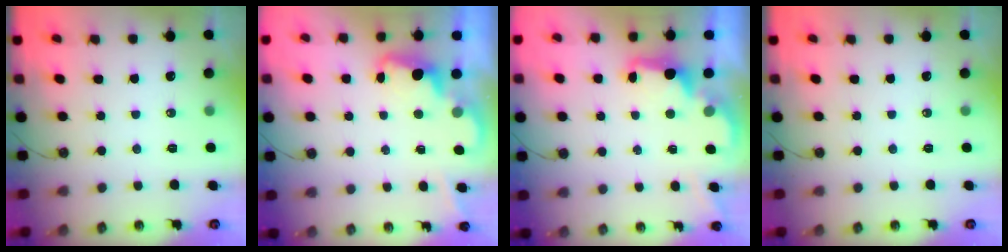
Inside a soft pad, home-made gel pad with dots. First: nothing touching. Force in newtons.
{"total": 2.5, "press": 2.4, "slide": 0.5}
{"total": 2.5, "press": 2.4, "slide": 0.6}
{"total": 0.0}